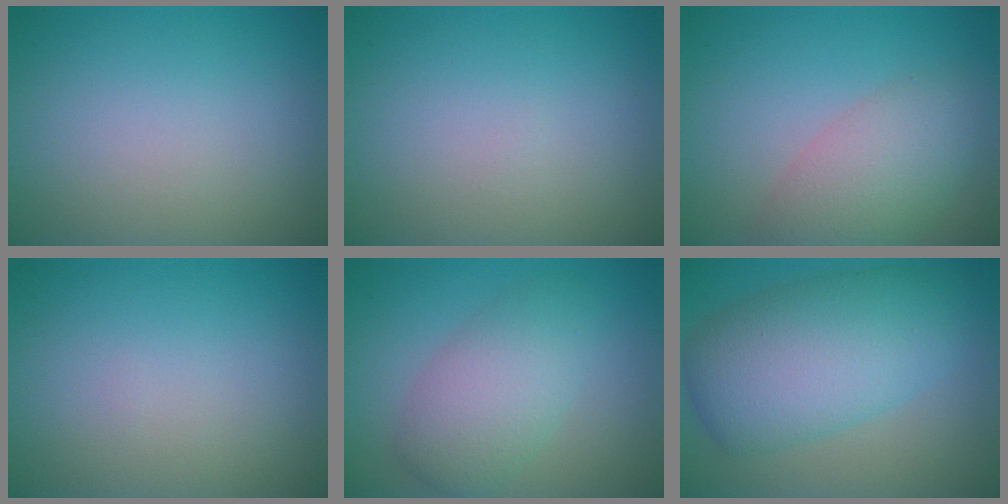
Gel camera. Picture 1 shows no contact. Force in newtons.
{"total": 0.0}
{"total": 4.9, "press": 4.9, "slide": 0.2}
{"total": 0.0}
{"total": 4.9, "press": 4.9, "slide": 0.1}
{"total": 8.8, "press": 8.8, "slide": 0.2}